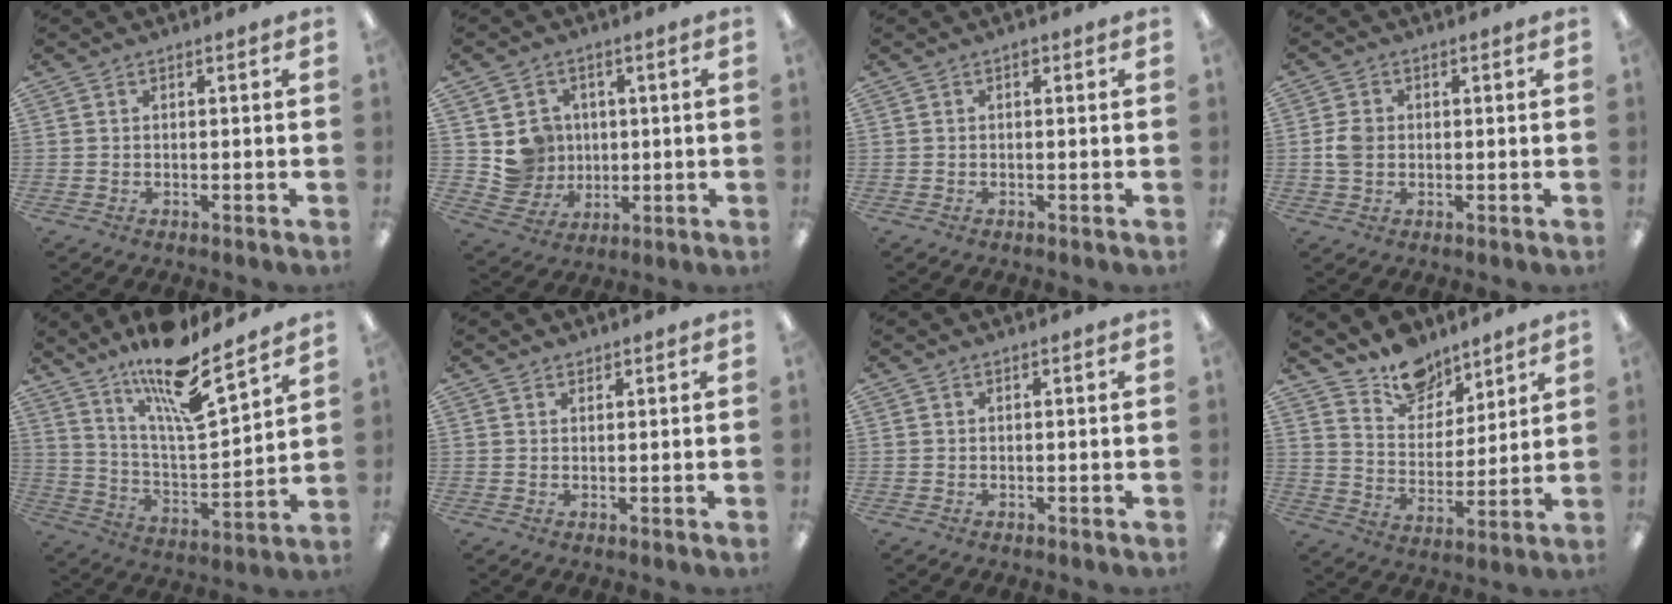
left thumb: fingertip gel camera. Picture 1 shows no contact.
{"total": 7.7, "force": [2.1, 7.4, 0.7], "torque": [-0.022, -0.005, 0.050]}
{"total": 0.5, "force": [0.2, 0.4, 0.2], "torque": [-0.005, 0.003, 0.004]}
{"total": 3.9, "force": [0.1, 3.3, 2.2], "torque": [-0.032, 0.005, 0.000]}
{"total": 16.3, "force": [13.4, 2.9, 8.8], "torque": [-0.162, -0.093, 0.225]}
{"total": 1.4, "force": [1.2, 0.6, 0.0], "torque": [0.001, -0.001, 0.024]}
{"total": 0.0}
{"total": 12.3, "force": [10.2, 6.3, 2.5], "torque": [-0.035, -0.075, 0.195]}